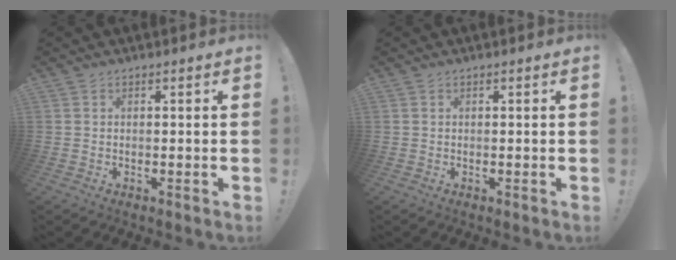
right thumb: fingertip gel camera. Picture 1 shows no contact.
{"total": 0.0}